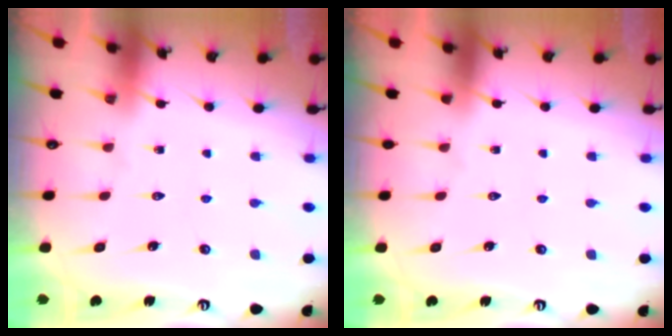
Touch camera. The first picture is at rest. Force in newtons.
{"total": 0.0}